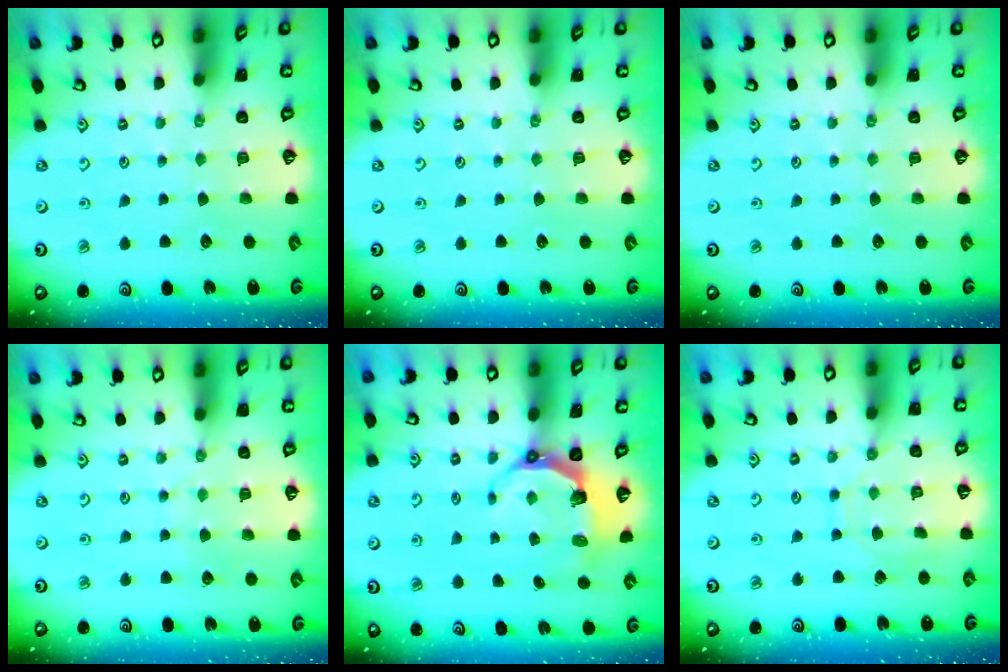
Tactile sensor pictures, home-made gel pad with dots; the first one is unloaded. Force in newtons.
{"total": 0.0}
{"total": 0.0}
{"total": 3.8, "press": 3.8, "slide": 0.5}
{"total": 6.2, "press": 4.7, "slide": 4.1}
{"total": 9.2, "press": 9.2, "slide": 0.7}